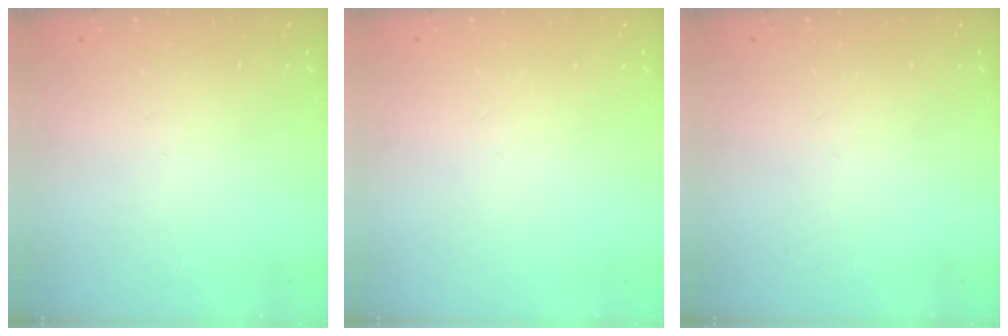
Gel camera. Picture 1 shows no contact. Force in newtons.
{"total": 0.0}
{"total": 0.0}